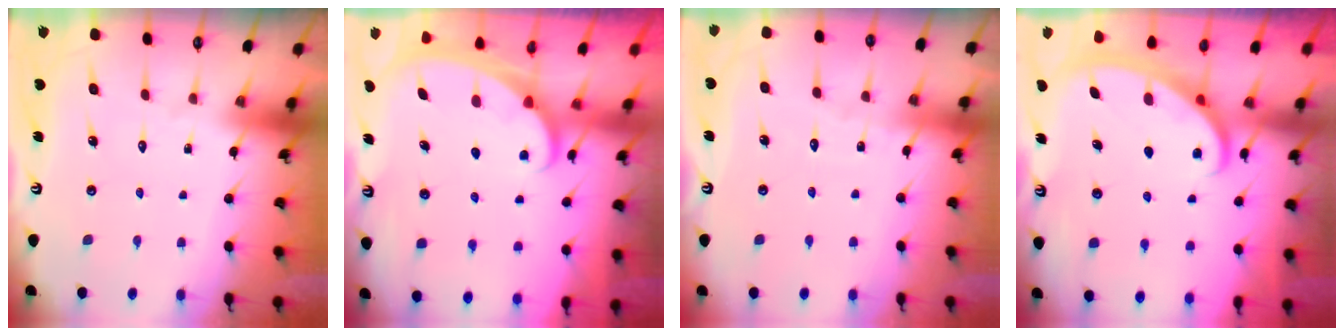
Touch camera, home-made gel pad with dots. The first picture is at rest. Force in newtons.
{"total": 1.9, "press": 1.9, "slide": 0.1}
{"total": 3.2, "press": 3.2, "slide": 0.4}
{"total": 2.8, "press": 2.7, "slide": 0.4}